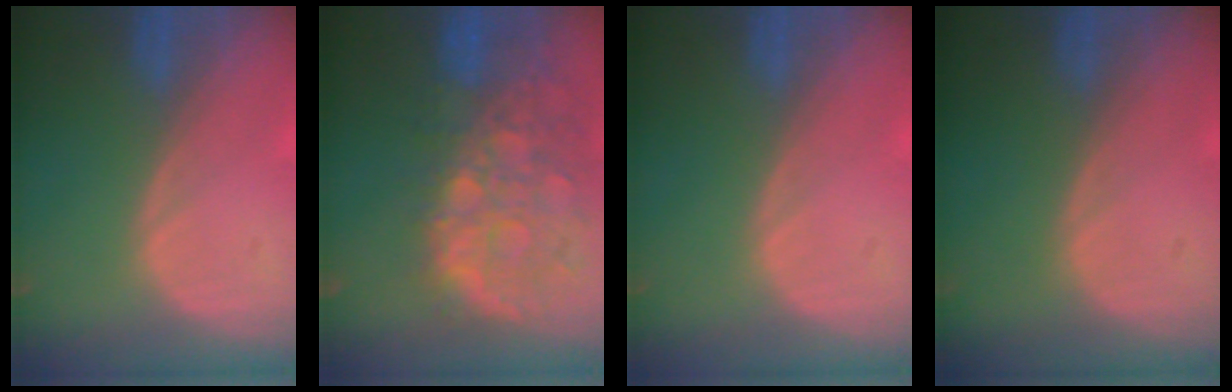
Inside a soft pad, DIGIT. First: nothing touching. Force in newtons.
{"total": 12.8, "press": 10.5, "slide": 7.3}
{"total": 0.0}
{"total": 0.0}